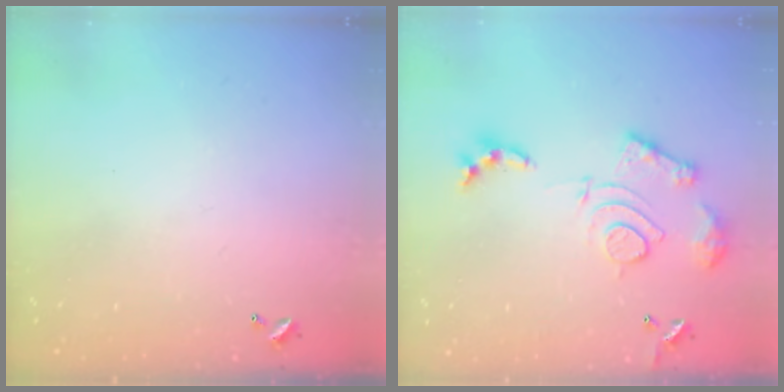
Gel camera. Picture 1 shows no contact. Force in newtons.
{"total": 14.5, "press": 14.4, "slide": 1.3}